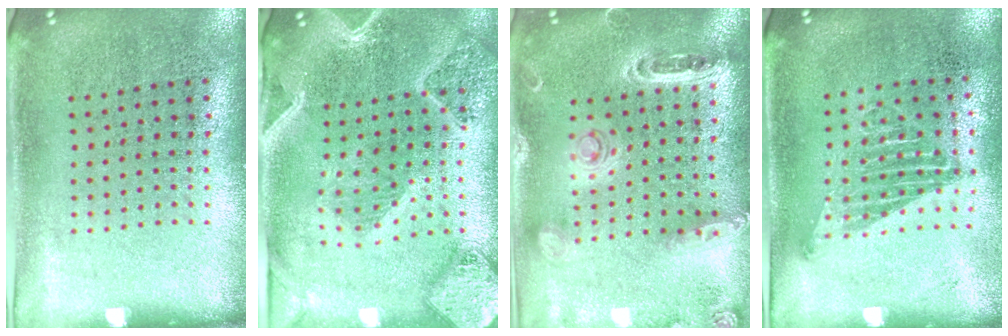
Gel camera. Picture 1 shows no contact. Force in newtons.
{"total": 3.0, "press": 2.6, "slide": 1.5}
{"total": 1.3, "press": 1.3, "slide": 0.1}
{"total": 1.2, "press": 1.0, "slide": 0.6}